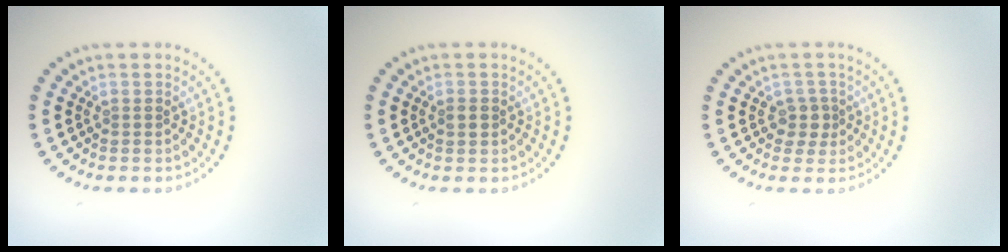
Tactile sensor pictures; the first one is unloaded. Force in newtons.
{"total": 1.3, "press": 1.3, "slide": 0.0}
{"total": 1.7, "press": 1.4, "slide": 1.0}